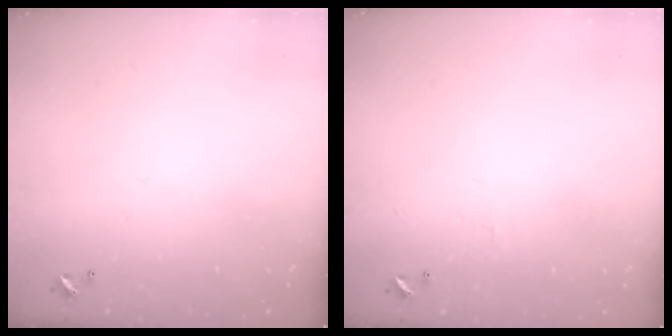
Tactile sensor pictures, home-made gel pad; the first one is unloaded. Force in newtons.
{"total": 0.8, "press": 0.7, "slide": 0.5}